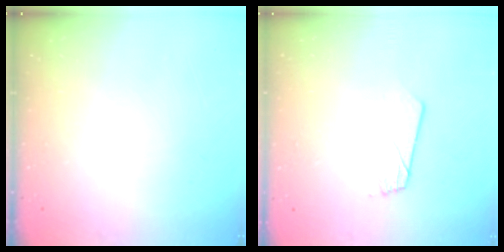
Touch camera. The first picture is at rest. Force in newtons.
{"total": 1.8, "press": 1.8, "slide": 0.1}